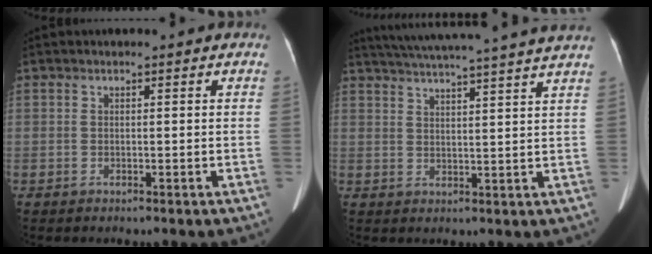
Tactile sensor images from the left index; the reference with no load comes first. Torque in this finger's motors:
{"motor_torque": [-0.11, -1.73, -0.01, 0.02]}